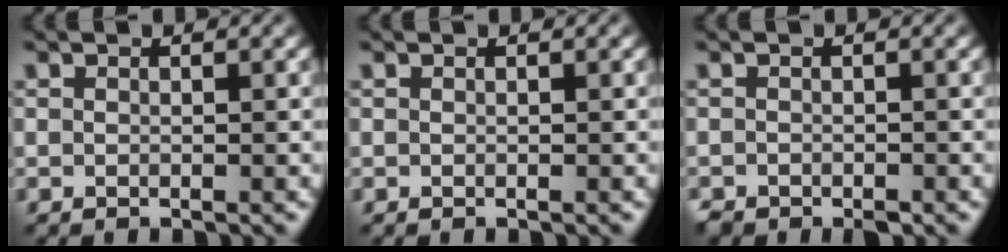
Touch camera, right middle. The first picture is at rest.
{"total": 0.0}
{"total": 1.5, "force": [-1.3, 0.6, 0.4], "torque": [-0.006, -0.004, -0.025]}